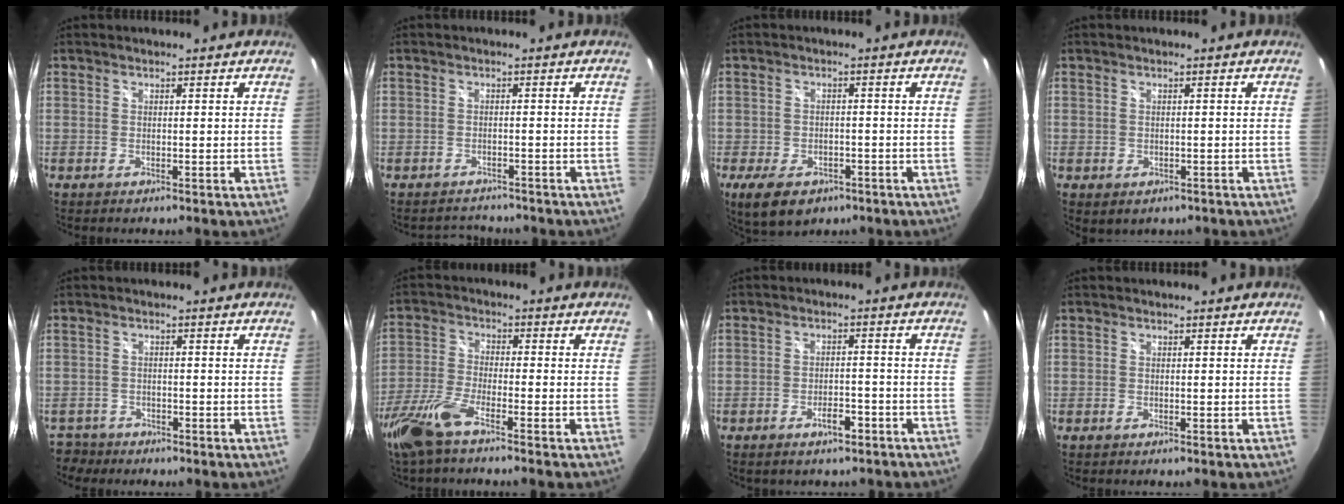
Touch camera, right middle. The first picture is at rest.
{"total": 3.1, "force": [-2.9, 1.0, -0.1], "torque": [-0.004, 0.010, -0.046]}
{"total": 8.8, "force": [-5.3, 5.2, 4.8], "torque": [-0.107, -0.020, -0.083]}
{"total": 2.2, "force": [-0.6, 1.8, 1.0], "torque": [-0.020, -0.006, -0.005]}
{"total": 4.7, "force": [-3.7, 2.9, 0.3], "torque": [-0.025, -0.001, -0.069]}
{"total": 3.7, "force": [-2.7, -0.2, 2.5], "torque": [-0.070, -0.007, -0.057]}
{"total": 3.9, "force": [-2.8, 1.9, 1.9], "torque": [-0.036, 0.008, -0.033]}
{"total": 0.0}